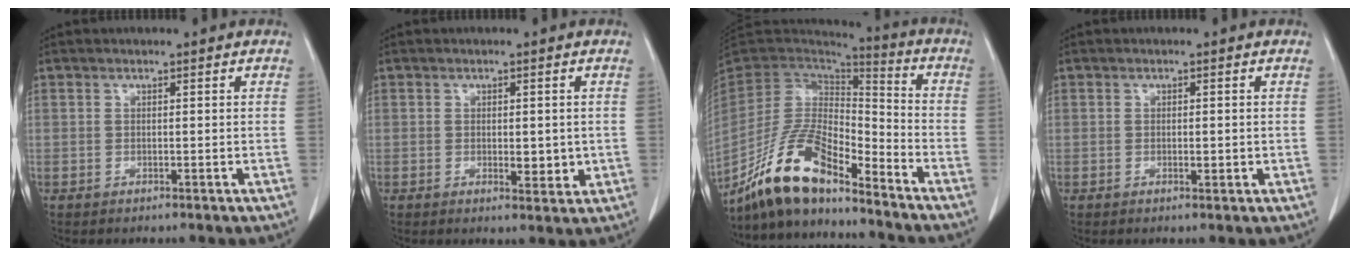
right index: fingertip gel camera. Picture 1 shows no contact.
{"total": 2.9, "force": [-0.1, 1.5, 2.5], "torque": [-0.031, -0.006, 0.003]}
{"total": 15.4, "force": [-12.3, 3.8, 8.5], "torque": [-0.163, 0.006, -0.230]}
{"total": 0.9, "force": [0.0, 0.5, 0.8], "torque": [-0.009, -0.002, 0.000]}